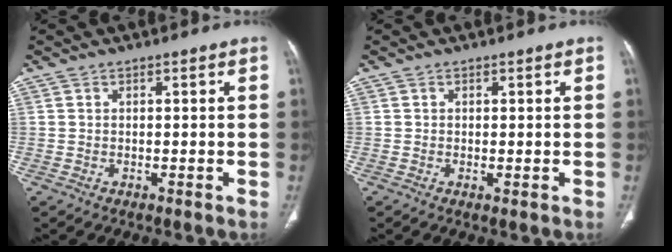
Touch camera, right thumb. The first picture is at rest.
{"total": 0.6, "force": [0.0, 0.2, 0.5], "torque": [-0.013, -0.003, 0.002]}